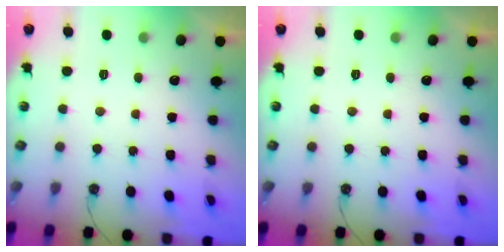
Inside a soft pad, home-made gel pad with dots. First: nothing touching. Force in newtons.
{"total": 0.0}